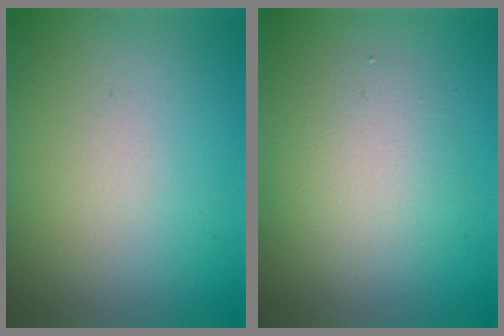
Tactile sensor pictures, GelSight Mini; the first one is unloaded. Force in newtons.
{"total": 3.5, "press": 3.5, "slide": 0.3}